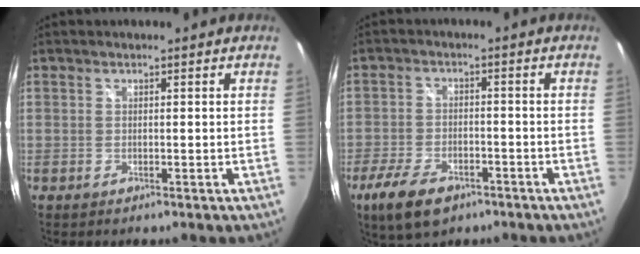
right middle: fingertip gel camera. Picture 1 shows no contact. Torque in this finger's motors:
{"motor_torque": [1.03, -1.11, 0.15, 0.10]}